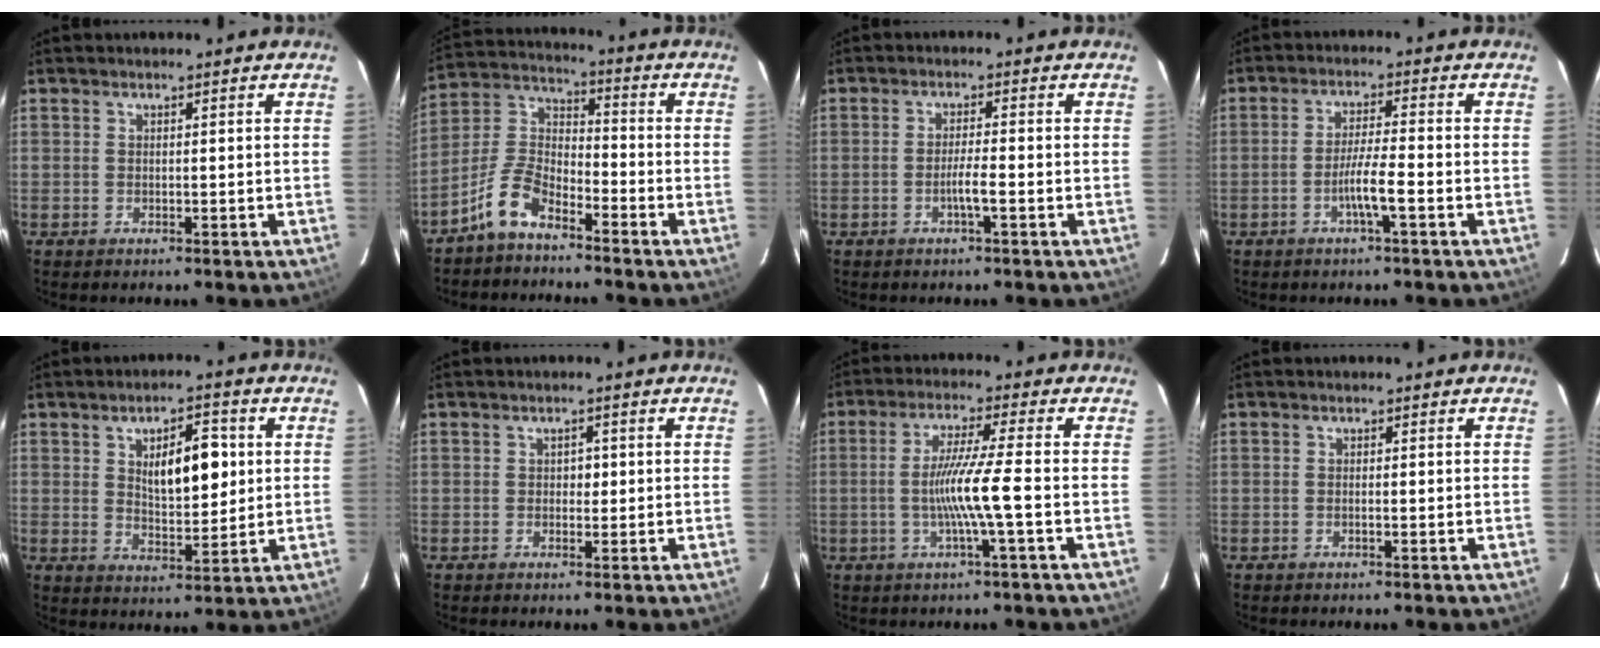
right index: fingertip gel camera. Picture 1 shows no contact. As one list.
[{"total": 8.1, "force": [-5.9, 3.5, 4.2], "torque": [-0.103, 0.019, -0.120]}, {"total": 2.7, "force": [-1.1, -0.2, 2.4], "torque": [-0.043, 0.001, -0.020]}, {"total": 4.8, "force": [-1.9, -0.3, 4.4], "torque": [-0.081, 0.001, -0.036]}, {"total": 8.7, "force": [2.1, 3.3, 7.8], "torque": [-0.122, 0.006, 0.041]}, {"total": 1.3, "force": [0.1, 1.0, 0.9], "torque": [-0.010, 0.003, 0.000]}, {"total": 7.6, "force": [-1.5, -1.2, 7.4], "torque": [-0.143, -0.004, -0.030]}, {"total": 0.0}]